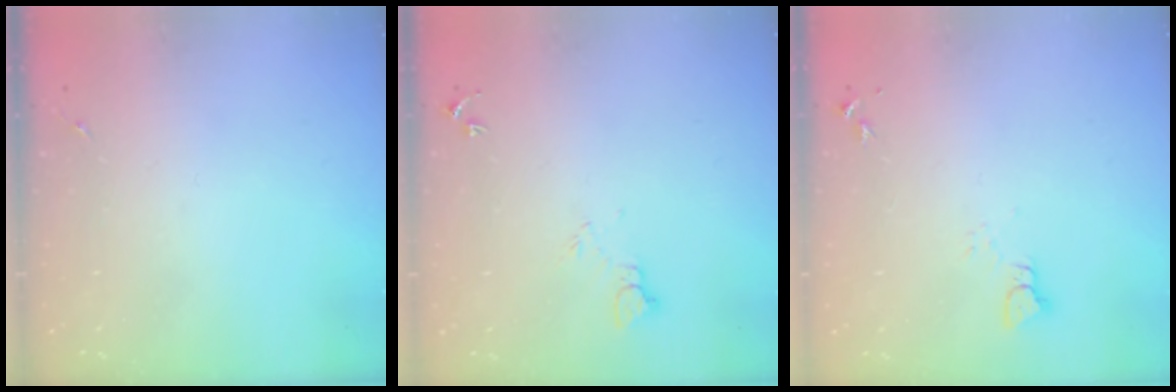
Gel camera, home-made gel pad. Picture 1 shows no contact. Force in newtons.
{"total": 5.6, "press": 5.6, "slide": 0.6}
{"total": 2.2, "press": 2.2, "slide": 0.2}